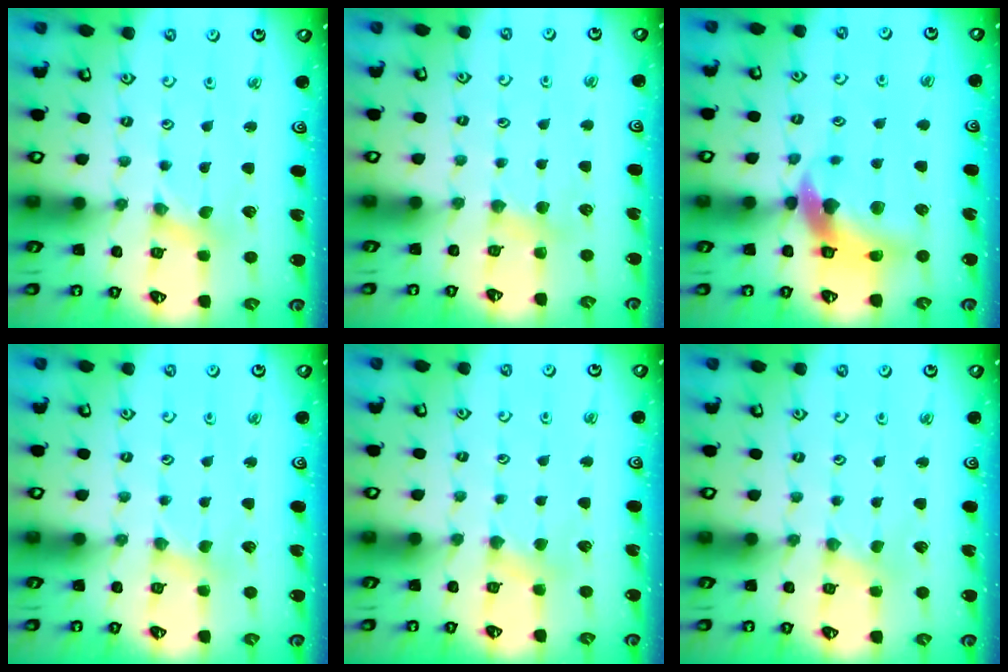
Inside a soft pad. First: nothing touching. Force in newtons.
{"total": 3.8, "press": 3.7, "slide": 0.8}
{"total": 12.4, "press": 12.3, "slide": 1.6}
{"total": 1.5, "press": 1.5, "slide": 0.3}
{"total": 3.9, "press": 3.8, "slide": 0.5}
{"total": 0.0}